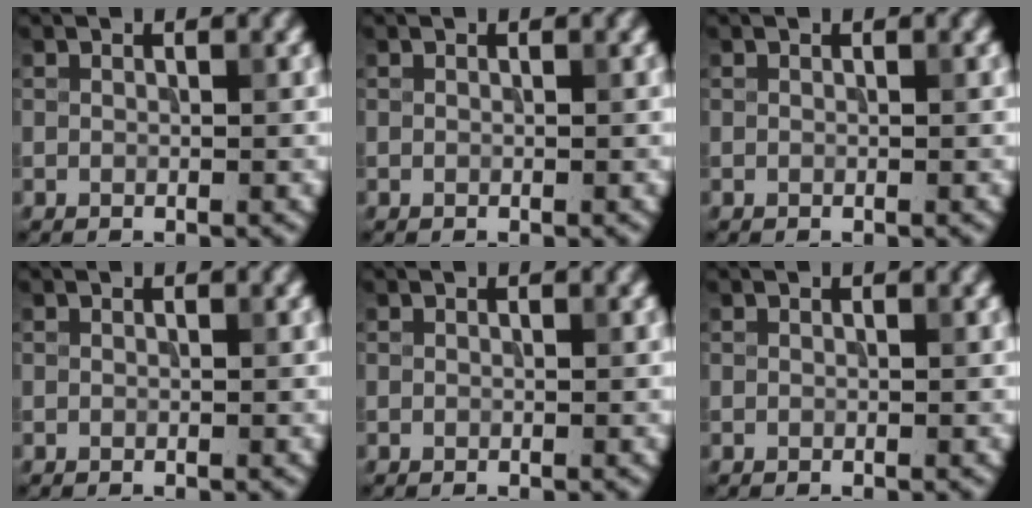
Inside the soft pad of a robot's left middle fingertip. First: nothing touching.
{"total": 0.0}
{"total": 0.0}
{"total": 0.0}
{"total": 0.0}
{"total": 0.0}